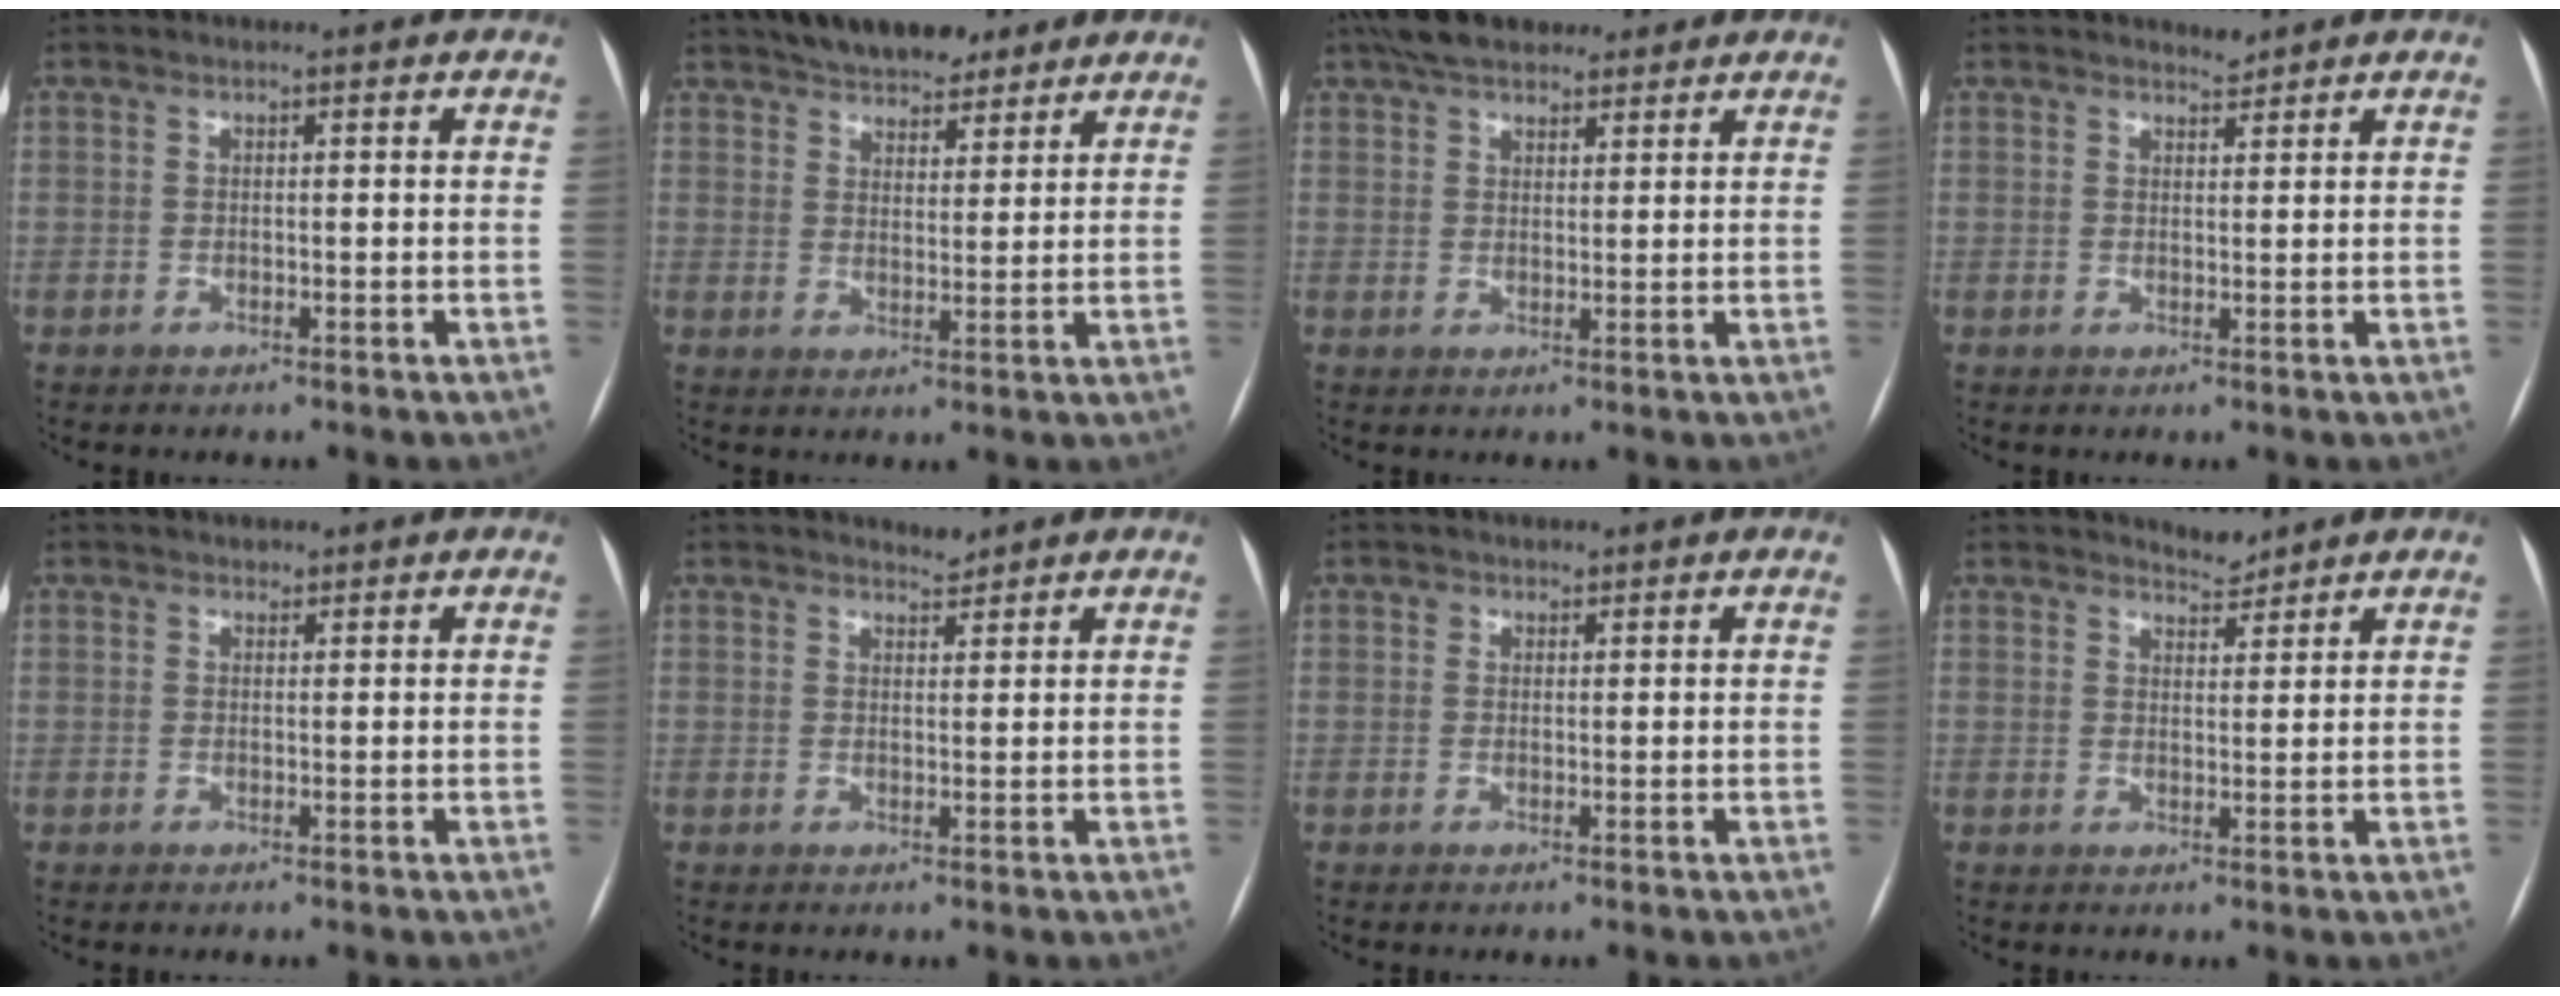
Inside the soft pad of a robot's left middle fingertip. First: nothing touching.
{"total": 10.1, "force": [8.2, 3.9, 4.6], "torque": [-0.061, 0.018, 0.125]}
{"total": 9.5, "force": [7.4, 4.0, 4.4], "torque": [-0.068, 0.035, 0.126]}
{"total": 1.3, "force": [1.3, 0.2, -0.1], "torque": [-0.005, -0.005, 0.022]}
{"total": 0.7, "force": [0.6, 0.4, 0.1], "torque": [-0.004, -0.001, 0.007]}
{"total": 1.5, "force": [1.5, 0.2, 0.0], "torque": [-0.004, -0.005, 0.025]}
{"total": 1.0, "force": [0.6, 0.8, 0.0], "torque": [0.007, -0.004, 0.004]}
{"total": 2.4, "force": [2.4, 0.4, -0.1], "torque": [0.001, -0.006, 0.040]}